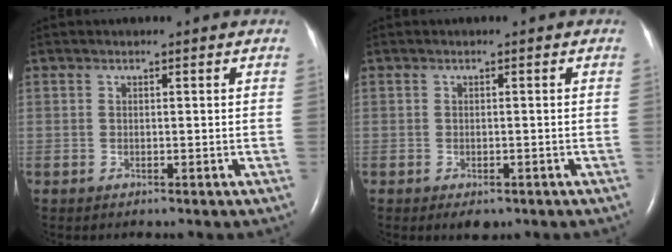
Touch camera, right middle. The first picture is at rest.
{"total": 1.9, "force": [-1.1, 1.0, 1.2], "torque": [-0.016, -0.001, -0.007]}